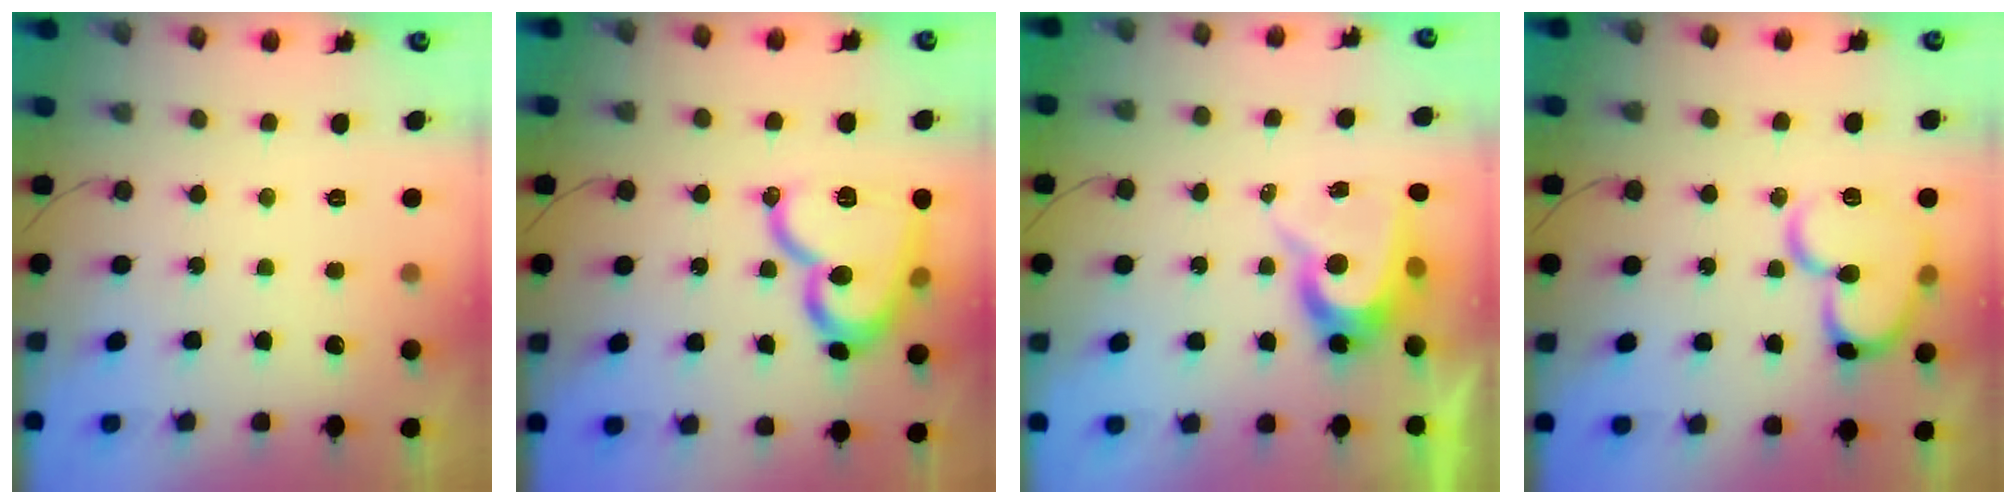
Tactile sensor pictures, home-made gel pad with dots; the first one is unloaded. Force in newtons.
{"total": 20.0, "press": 19.9, "slide": 1.1}
{"total": 9.7, "press": 9.7, "slide": 0.6}
{"total": 16.7, "press": 16.6, "slide": 1.8}